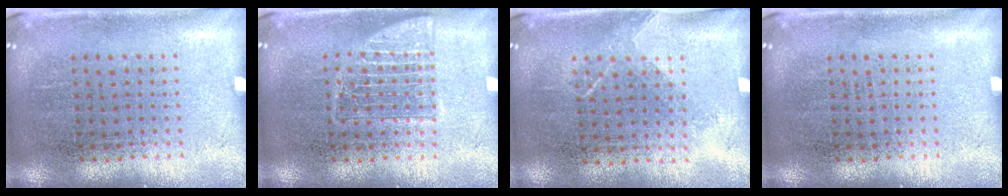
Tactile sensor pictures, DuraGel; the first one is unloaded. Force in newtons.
{"total": 2.0, "press": 2.0, "slide": 0.4}
{"total": 1.2, "press": 1.0, "slide": 0.8}
{"total": 0.0}